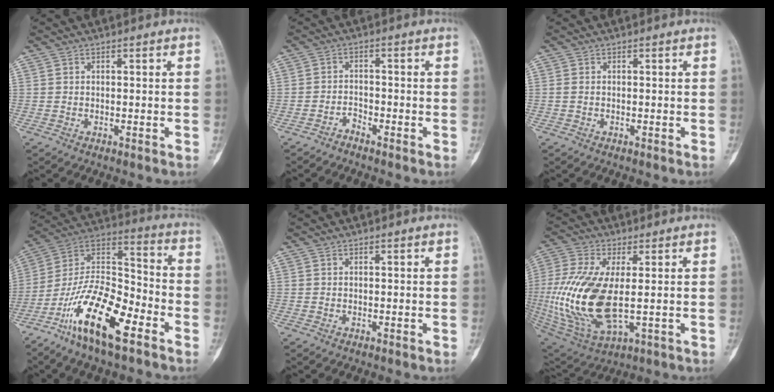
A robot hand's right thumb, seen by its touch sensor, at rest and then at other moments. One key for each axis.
{"total": 1.8, "fx": -1.7, "fy": 0.6, "fz": 0.1, "tx": 0.001, "ty": 0.011, "tz": -0.034}
{"total": 0.7, "fx": 0.0, "fy": 0.5, "fz": 0.6, "tx": -0.015, "ty": -0.001, "tz": 0.001}
{"total": 19.0, "fx": -10.5, "fy": 6.7, "fz": 14.4, "tx": -0.265, "ty": 0.070, "tz": -0.199}
{"total": 0.0}
{"total": 19.1, "fx": -0.7, "fy": 8.5, "fz": 17.1, "tx": -0.384, "ty": -0.013, "tz": 0.003}